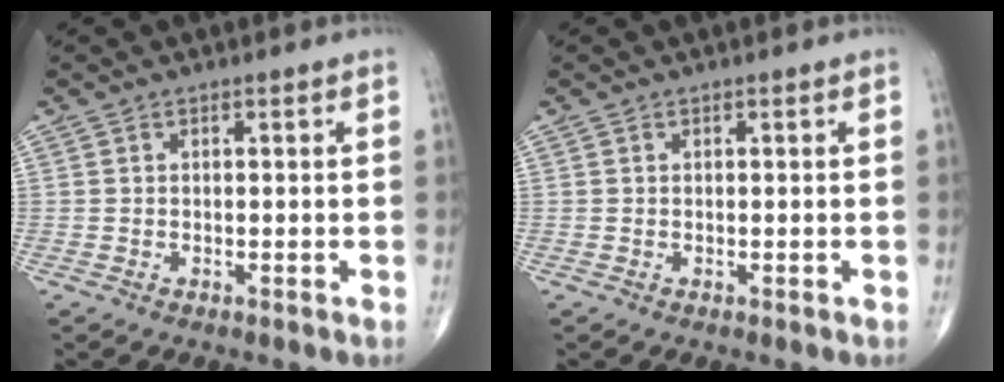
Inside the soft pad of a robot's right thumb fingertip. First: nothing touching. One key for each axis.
{"total": 0.0}